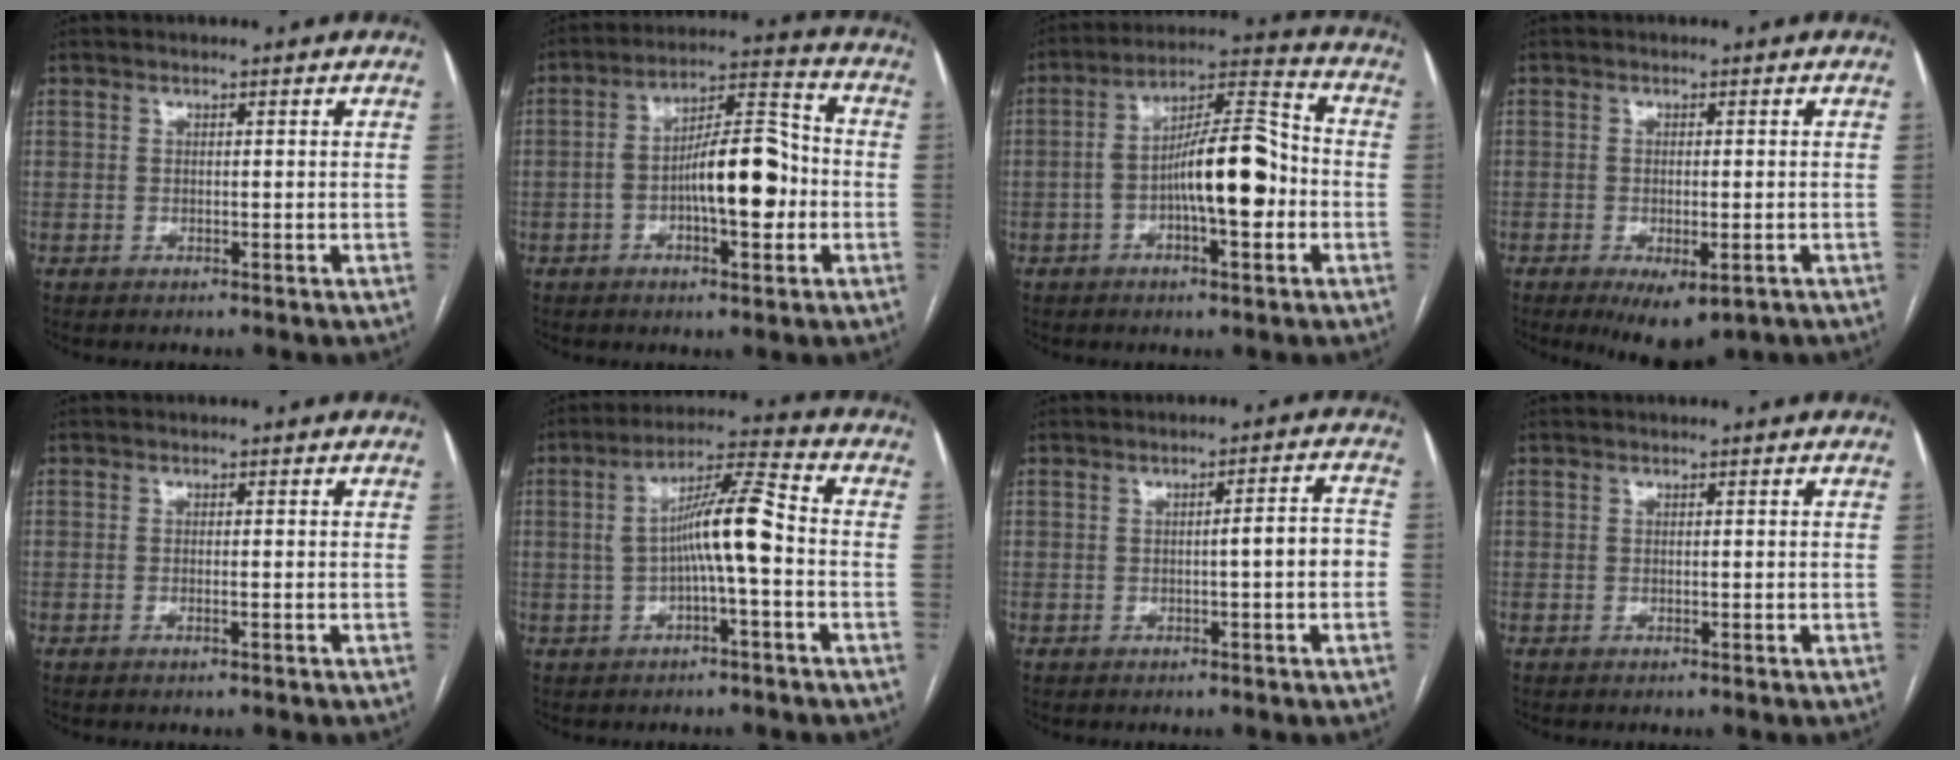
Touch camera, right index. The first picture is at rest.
{"total": 12.1, "force": [-2.4, 3.5, 11.3], "torque": [-0.189, 0.027, -0.035]}
{"total": 12.8, "force": [-2.7, 3.1, 12.2], "torque": [-0.209, 0.027, -0.042]}
{"total": 6.4, "force": [-3.4, 2.3, 5.0], "torque": [-0.070, -0.013, -0.041]}
{"total": 0.7, "force": [-0.3, -0.1, 0.6], "torque": [-0.014, 0.000, -0.005]}
{"total": 9.2, "force": [-1.0, 0.5, 9.1], "torque": [-0.161, 0.027, -0.021]}
{"total": 4.4, "force": [-0.9, 0.3, 4.3], "torque": [-0.057, 0.015, -0.011]}
{"total": 0.0}